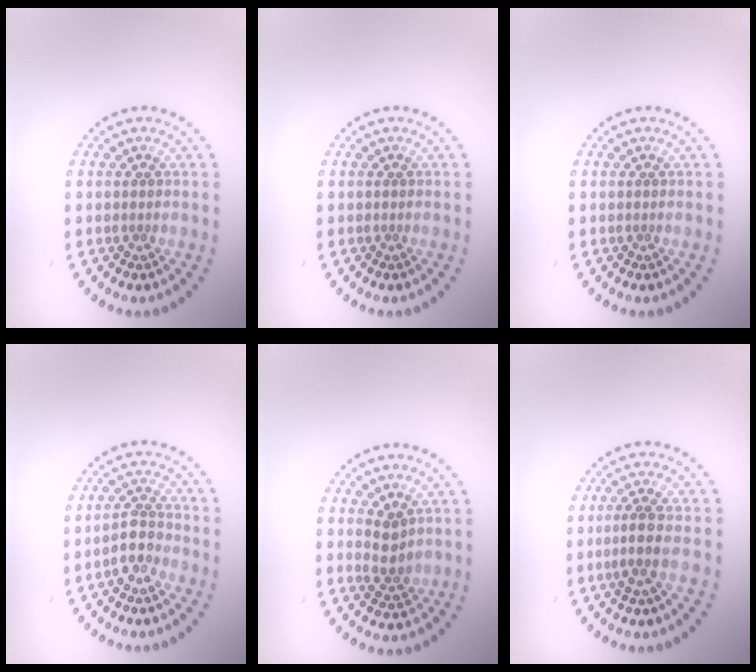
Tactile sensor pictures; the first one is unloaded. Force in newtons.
{"total": 0.0}
{"total": 0.0}
{"total": 2.4, "press": 2.2, "slide": 1.0}
{"total": 2.0, "press": 2.0, "slide": 0.6}
{"total": 1.9, "press": 1.3, "slide": 1.4}